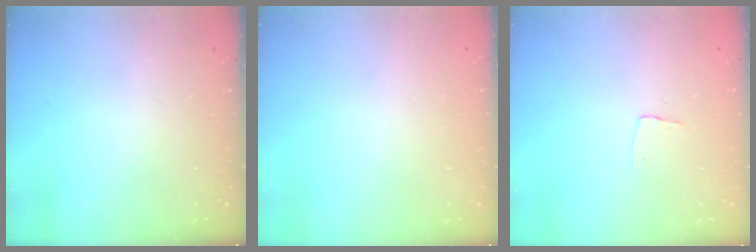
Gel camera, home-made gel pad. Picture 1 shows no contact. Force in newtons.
{"total": 0.0}
{"total": 3.4, "press": 3.4, "slide": 0.2}